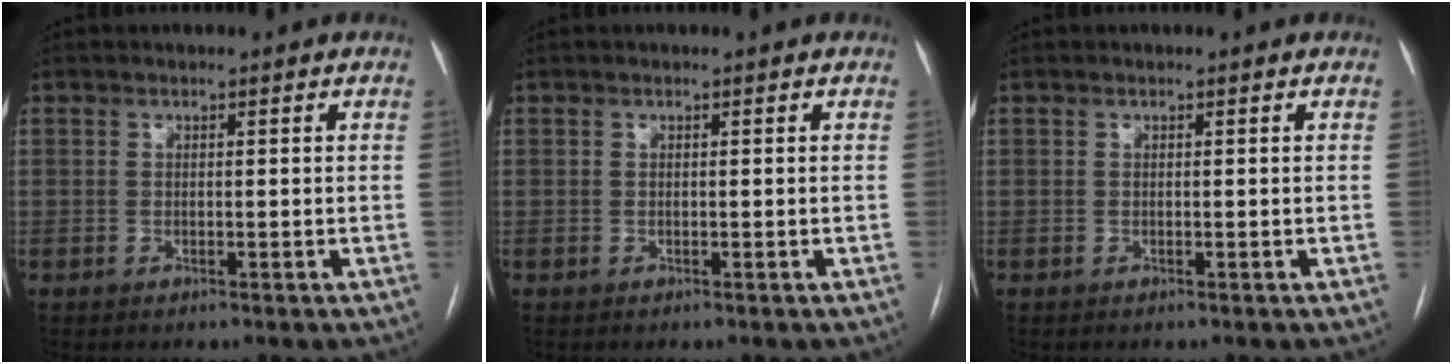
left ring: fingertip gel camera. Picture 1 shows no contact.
{"total": 0.0}
{"total": 0.0}